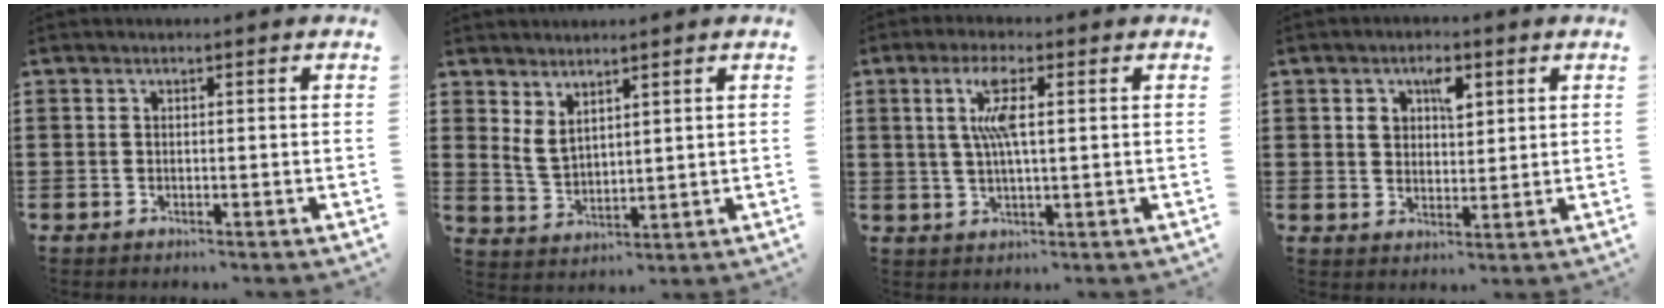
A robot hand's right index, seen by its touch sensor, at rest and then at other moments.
{"total": 3.1, "force": [2.3, 1.1, 1.6], "torque": [-0.040, 0.002, 0.045]}
{"total": 6.1, "force": [1.5, 1.1, 5.8], "torque": [-0.124, 0.003, 0.019]}
{"total": 4.1, "force": [1.9, 2.4, 2.7], "torque": [-0.044, 0.006, 0.029]}